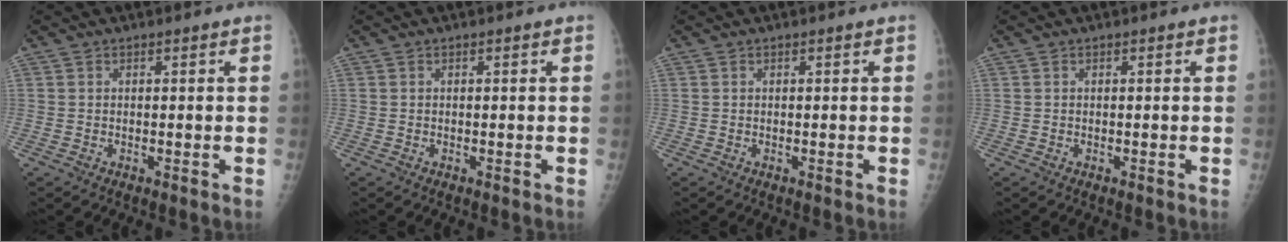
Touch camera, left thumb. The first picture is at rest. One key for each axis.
{"total": 0.0}
{"total": 0.0}
{"total": 0.0}